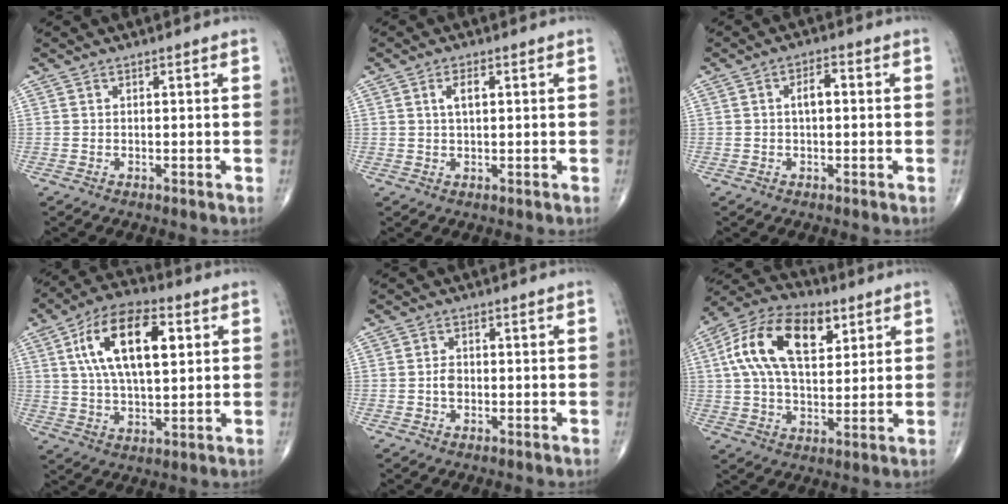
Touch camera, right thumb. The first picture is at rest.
{"total": 3.2, "force": [0.9, 1.4, 2.7], "torque": [-0.050, 0.003, 0.017]}
{"total": 3.4, "force": [0.2, 1.7, 3.0], "torque": [-0.051, 0.012, 0.000]}
{"total": 17.2, "force": [4.9, 8.0, 14.4], "torque": [-0.247, 0.005, 0.083]}
{"total": 1.9, "force": [-0.4, 1.3, 1.3], "torque": [-0.021, 0.004, -0.009]}
{"total": 18.0, "force": [5.9, 9.9, 13.8], "torque": [-0.235, 0.004, 0.098]}